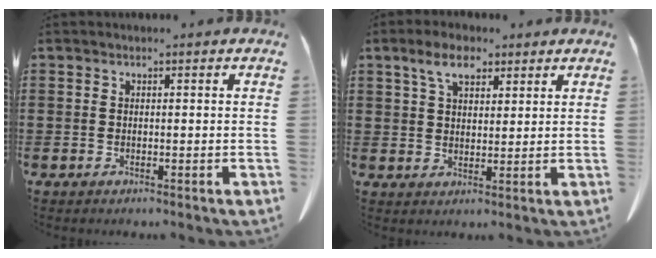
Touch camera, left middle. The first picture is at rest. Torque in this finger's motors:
{"motor_torque": [0.01, 0.03, -0.16, -0.06]}